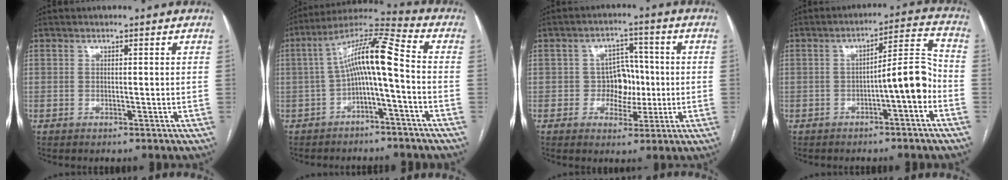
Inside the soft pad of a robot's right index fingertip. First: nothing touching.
{"total": 10.5, "force": [-1.2, 0.8, 10.4], "torque": [-0.182, 0.042, -0.025]}
{"total": 5.6, "force": [-0.6, 4.6, 3.2], "torque": [-0.037, 0.020, -0.006]}
{"total": 7.6, "force": [-2.6, 0.8, 7.0], "torque": [-0.095, 0.029, -0.037]}